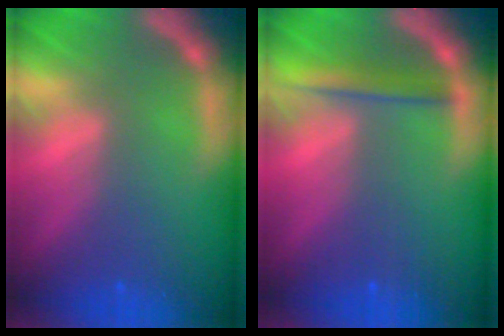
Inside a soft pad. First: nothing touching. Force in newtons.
{"total": 2.5}